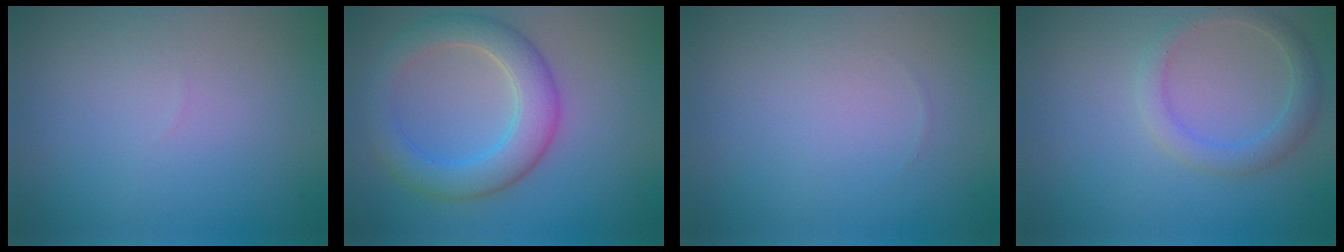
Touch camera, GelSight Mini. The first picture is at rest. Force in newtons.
{"total": 5.4, "press": 5.4, "slide": 0.3}
{"total": 0.0}
{"total": 2.5, "press": 2.5, "slide": 0.2}